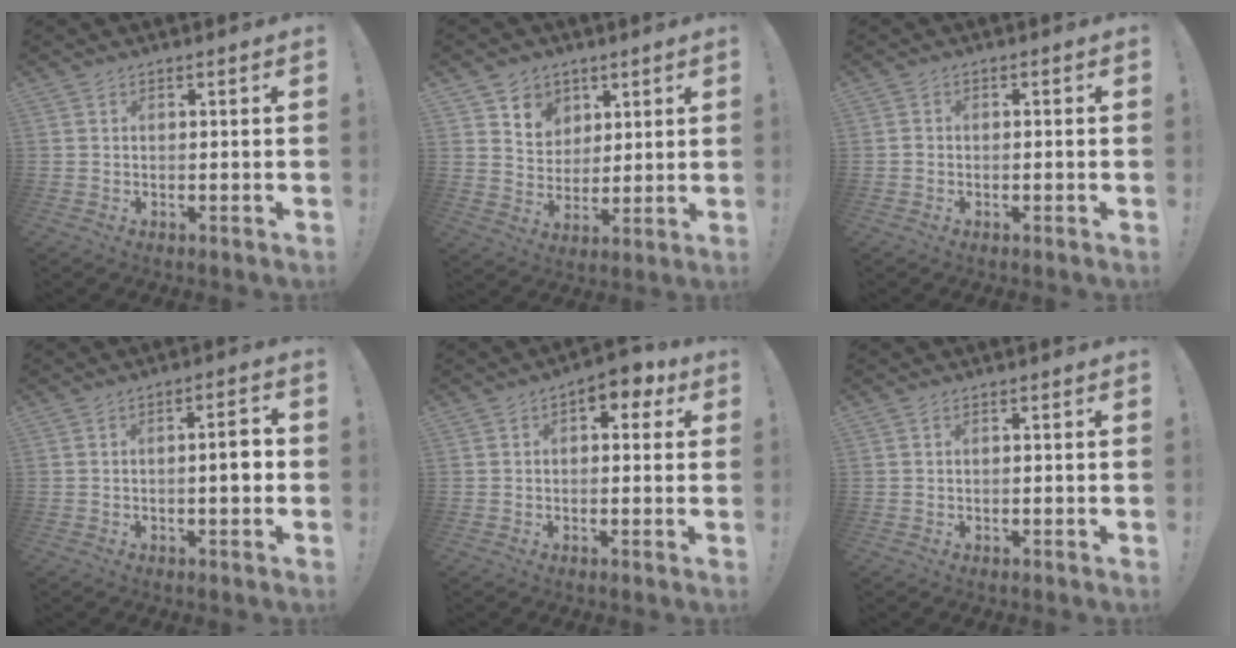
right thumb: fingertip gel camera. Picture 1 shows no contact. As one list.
[{"total": 7.6, "force": [4.7, 5.9, 0.8], "torque": [-0.009, -0.043, 0.092]}, {"total": 1.0, "force": [-0.7, 0.6, 0.5], "torque": [-0.006, 0.003, -0.012]}, {"total": 5.2, "force": [-0.4, 1.1, 5.1], "torque": [-0.073, 0.004, -0.012]}, {"total": 5.6, "force": [1.8, 3.3, 4.2], "torque": [-0.041, -0.004, 0.028]}, {"total": 0.0}]